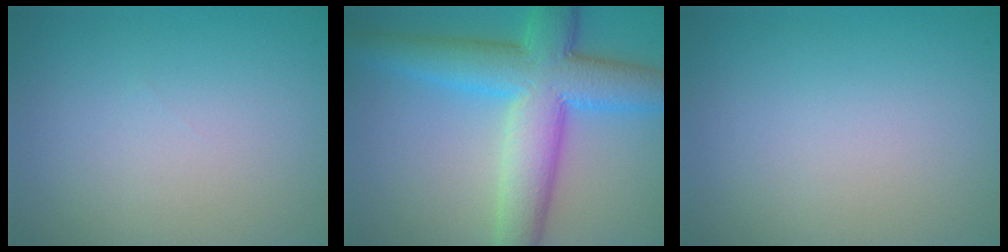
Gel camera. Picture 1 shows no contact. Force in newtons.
{"total": 9.6, "press": 9.6, "slide": 0.2}
{"total": 0.0}